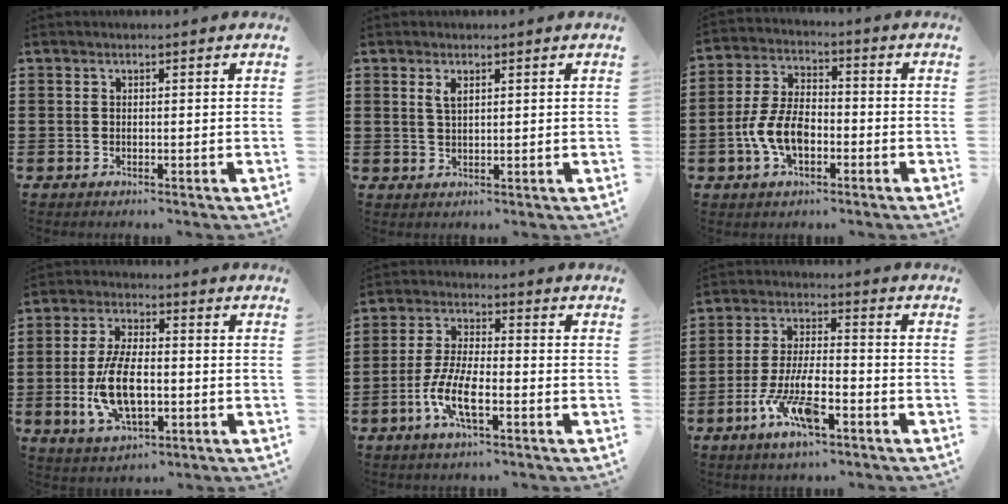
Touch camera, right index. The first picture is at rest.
{"total": 1.8, "force": [1.0, 0.7, 1.3], "torque": [-0.028, 0.005, 0.017]}
{"total": 7.7, "force": [-2.4, 4.3, 5.9], "torque": [-0.143, 0.003, -0.052]}
{"total": 9.7, "force": [-1.8, 4.5, 8.4], "torque": [-0.191, -0.007, -0.037]}
{"total": 7.7, "force": [-3.2, 2.2, 6.7], "torque": [-0.164, -0.017, -0.067]}
{"total": 10.0, "force": [-4.8, 3.3, 8.1], "torque": [-0.180, -0.004, -0.090]}